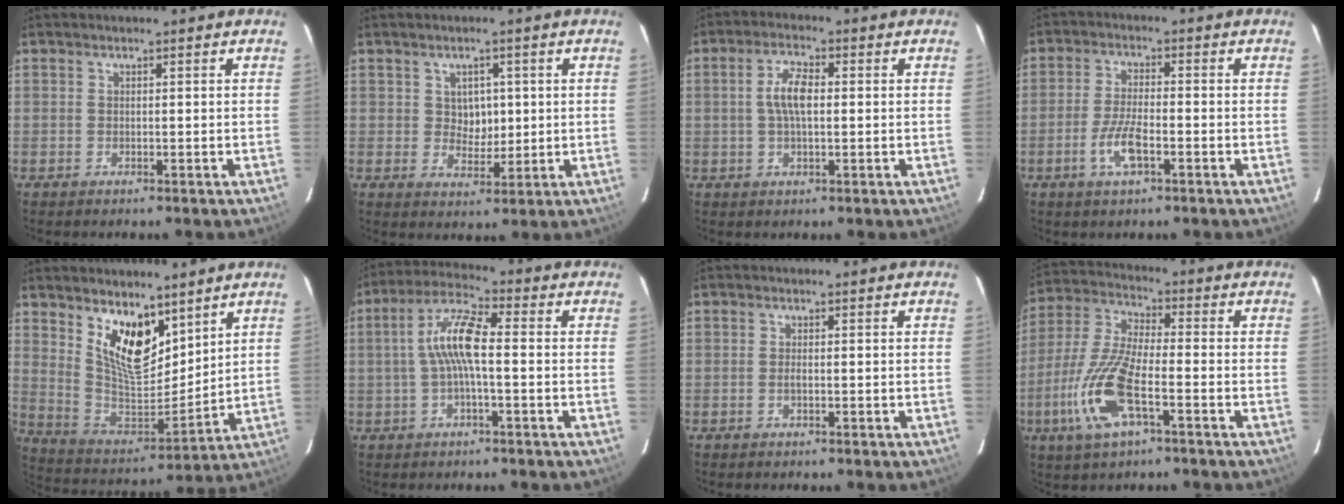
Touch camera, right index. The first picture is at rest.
{"total": 4.4, "force": [0.9, 3.6, 2.3], "torque": [-0.032, 0.005, 0.020]}
{"total": 5.6, "force": [0.4, 2.1, 5.2], "torque": [-0.099, 0.009, 0.009]}
{"total": 6.4, "force": [-2.8, 1.9, 5.5], "torque": [-0.117, -0.003, -0.054]}
{"total": 14.1, "force": [8.7, 6.3, 9.1], "torque": [-0.167, -0.016, 0.174]}
{"total": 8.9, "force": [-0.3, 1.9, 8.6], "torque": [-0.176, 0.018, -0.006]}
{"total": 0.9, "force": [-0.3, 0.2, 0.8], "torque": [-0.016, 0.001, -0.004]}
{"total": 14.4, "force": [-5.6, 4.6, 12.4], "torque": [-0.277, -0.009, -0.114]}